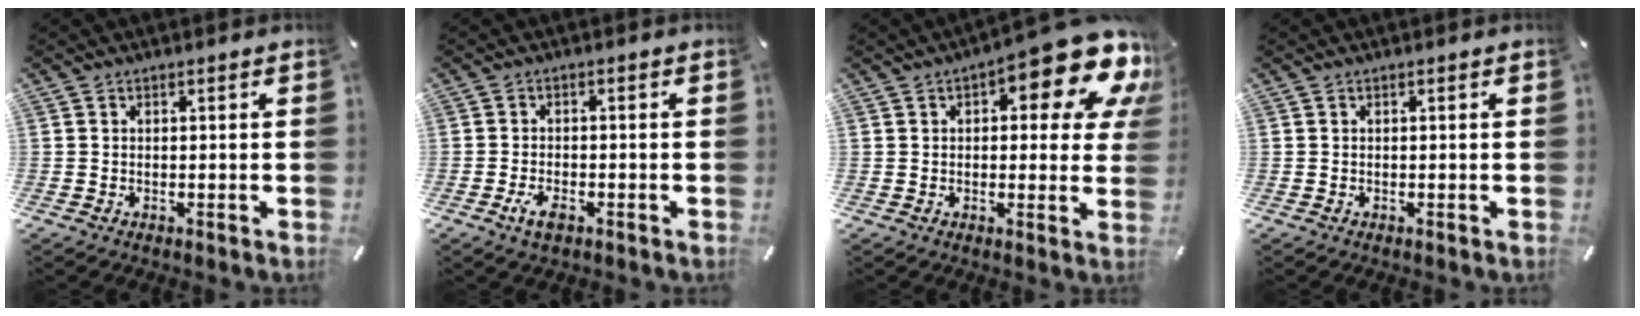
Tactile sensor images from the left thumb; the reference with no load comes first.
{"total": 3.3, "force": [-1.8, 1.6, 2.3], "torque": [-0.049, 0.003, -0.033]}
{"total": 16.2, "force": [8.3, 5.9, 12.6], "torque": [-0.160, -0.058, 0.132]}
{"total": 0.0}